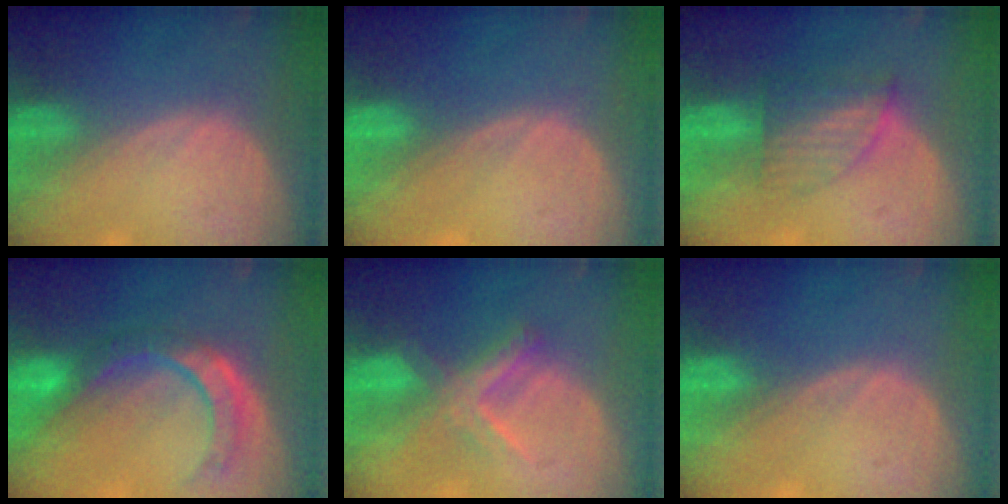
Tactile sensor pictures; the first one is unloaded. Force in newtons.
{"total": 0.0}
{"total": 6.3, "press": 5.6, "slide": 2.9}
{"total": 8.3, "press": 7.2, "slide": 4.2}
{"total": 5.7, "press": 5.7, "slide": 0.4}
{"total": 0.0}